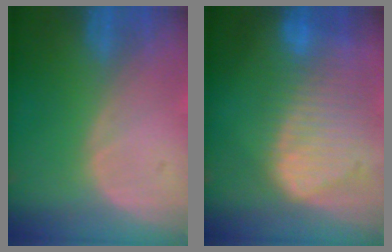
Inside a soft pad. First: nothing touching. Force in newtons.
{"total": 10.5, "press": 9.0, "slide": 5.3}